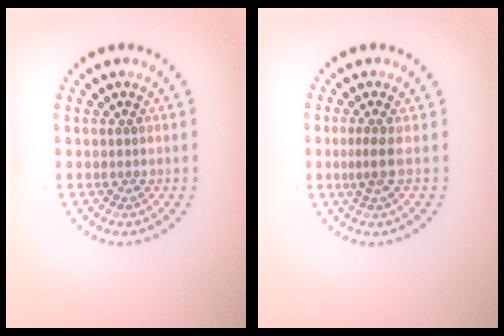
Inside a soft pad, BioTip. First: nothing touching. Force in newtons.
{"total": 1.7, "press": 1.3, "slide": 1.2}